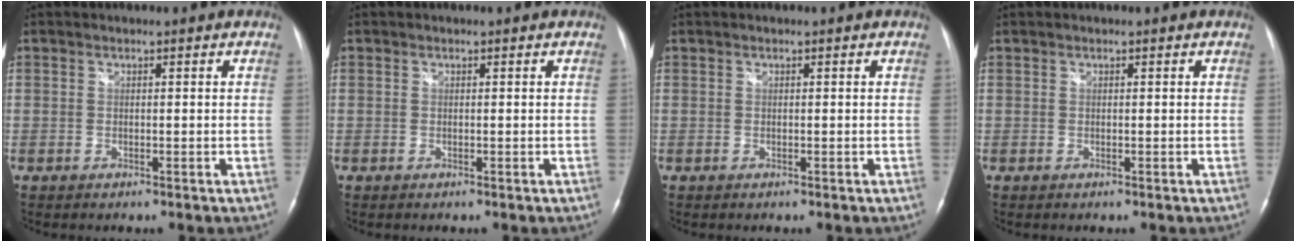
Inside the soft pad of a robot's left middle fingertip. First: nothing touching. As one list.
[{"total": 0.0}, {"total": 0.0}, {"total": 0.0}]